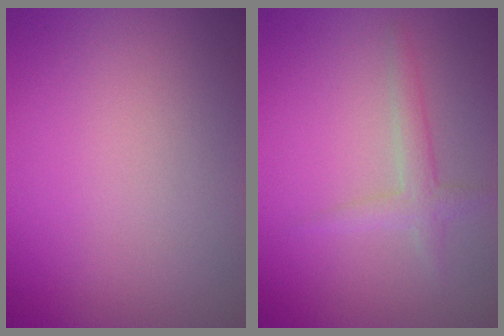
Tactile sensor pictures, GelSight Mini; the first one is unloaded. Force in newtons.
{"total": 1.2, "press": 1.2, "slide": 0.1}